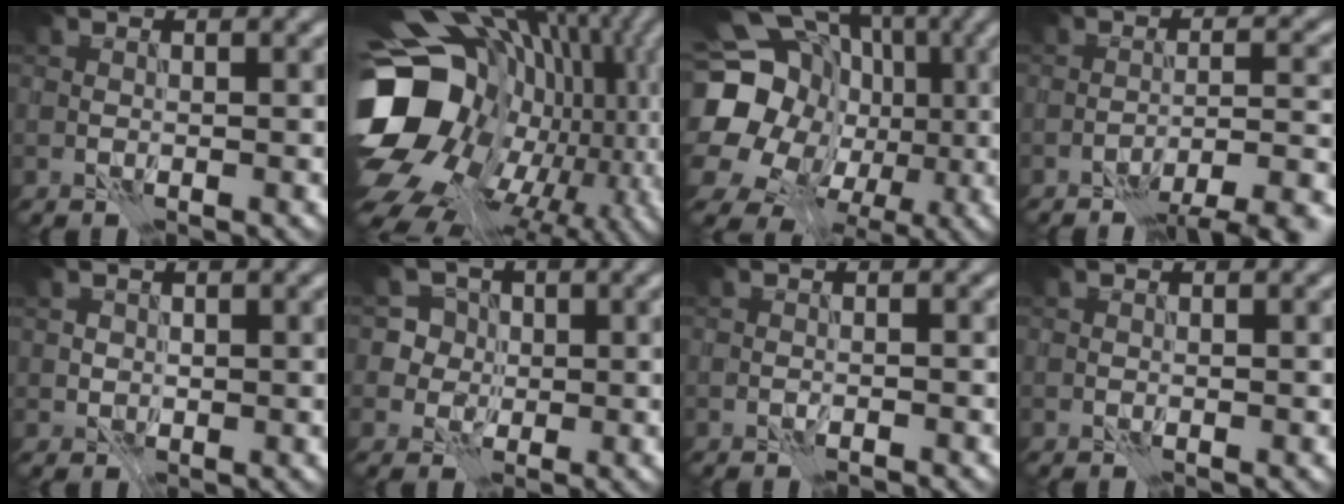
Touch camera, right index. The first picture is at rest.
{"total": 19.9, "force": [-1.6, 14.9, 13.1], "torque": [-0.249, -0.016, -0.003]}
{"total": 21.2, "force": [-0.7, 18.8, 9.9], "torque": [-0.200, -0.008, -0.038]}
{"total": 6.5, "force": [-5.1, 1.5, 3.9], "torque": [-0.052, 0.006, -0.067]}
{"total": 1.1, "force": [0.6, 0.9, 0.1], "torque": [-0.001, 0.000, 0.012]}
{"total": 4.9, "force": [1.4, 4.6, 1.2], "torque": [-0.006, 0.029, 0.006]}
{"total": 0.8, "force": [-0.8, -0.1, 0.0], "torque": [0.001, 0.001, -0.013]}
{"total": 0.0}